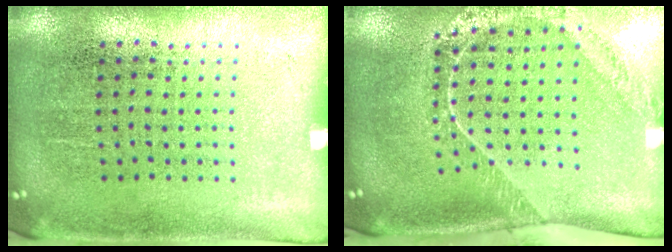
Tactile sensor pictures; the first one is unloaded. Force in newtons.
{"total": 1.6, "press": 1.5, "slide": 0.6}